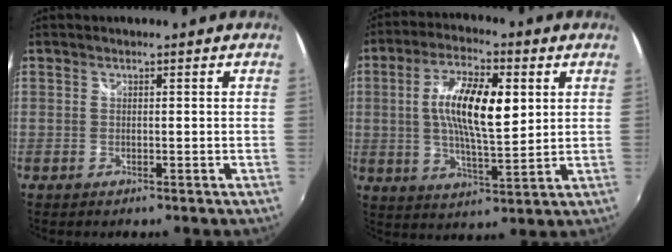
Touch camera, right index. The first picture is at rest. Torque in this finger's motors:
{"motor_torque": [1.13, 0.74, 0.43, 0.20]}